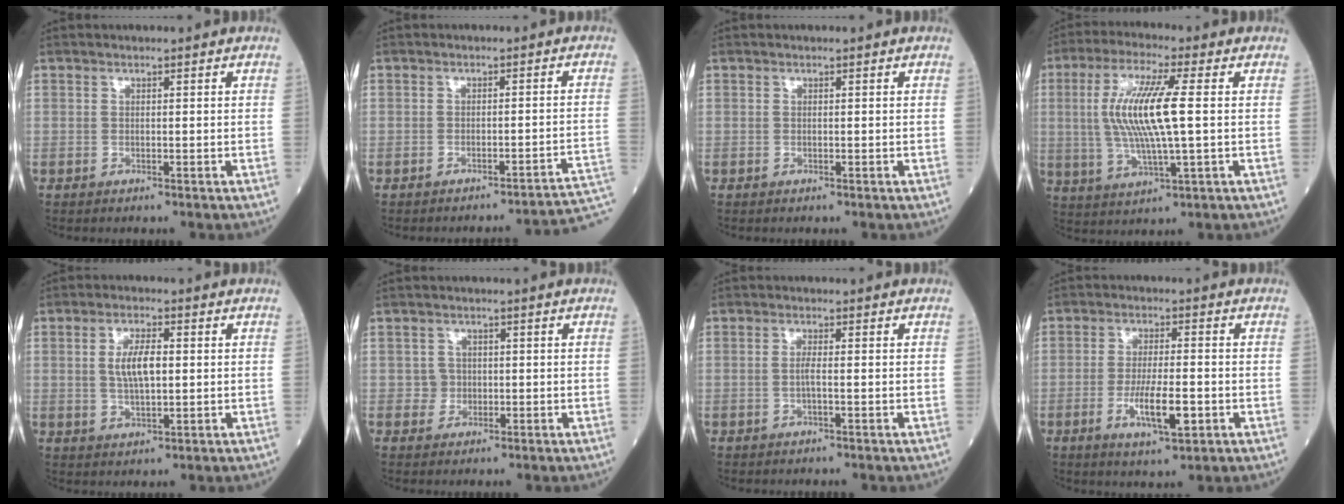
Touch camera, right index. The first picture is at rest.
{"total": 8.0, "force": [-7.6, -1.1, 2.5], "torque": [-0.004, 0.009, -0.084]}
{"total": 0.0}
{"total": 11.6, "force": [1.1, 1.2, 11.5], "torque": [-0.236, 0.003, 0.021]}
{"total": 5.5, "force": [0.7, 1.7, 5.2], "torque": [-0.102, 0.006, 0.014]}
{"total": 1.7, "force": [-0.2, 1.7, 0.1], "torque": [0.006, 0.007, -0.006]}
{"total": 1.4, "force": [-0.4, -0.1, 1.3], "torque": [-0.026, 0.001, -0.009]}
{"total": 7.1, "force": [-2.3, 1.2, 6.6], "torque": [-0.120, -0.010, -0.037]}